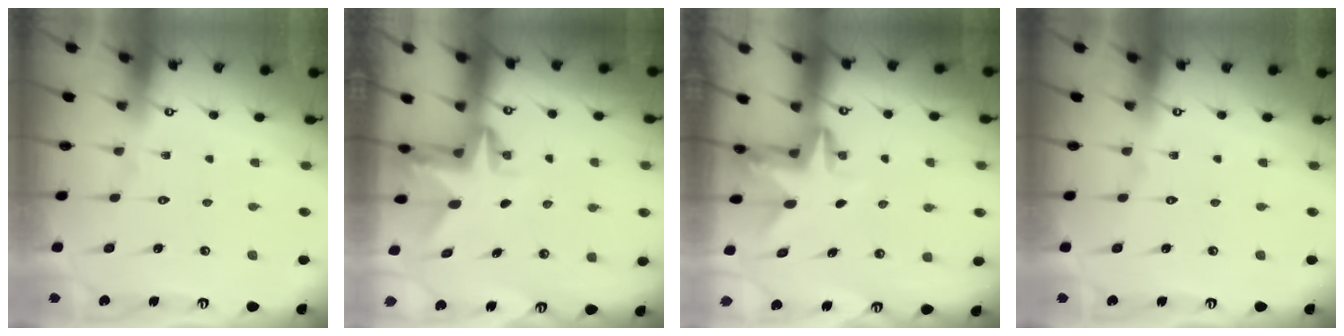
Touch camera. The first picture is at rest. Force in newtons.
{"total": 2.9, "press": 2.9, "slide": 0.2}
{"total": 3.3, "press": 3.3, "slide": 0.3}
{"total": 0.0}